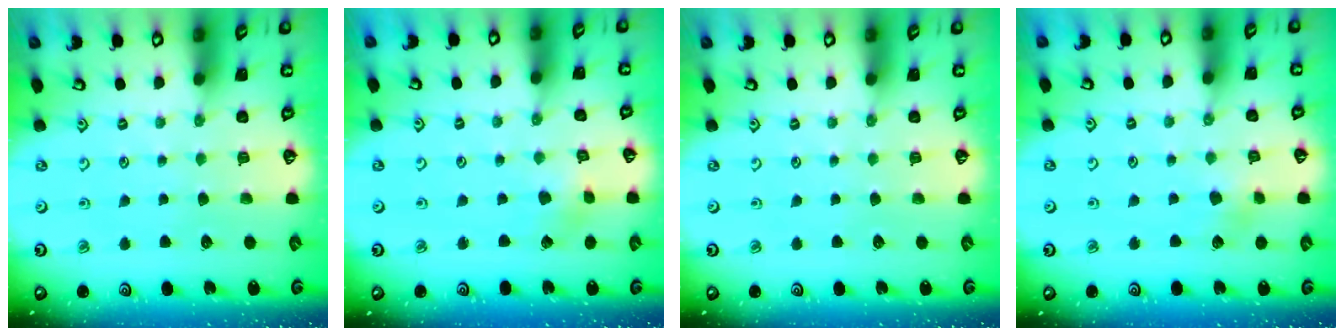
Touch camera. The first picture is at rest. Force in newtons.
{"total": 2.8, "press": 2.8, "slide": 0.3}
{"total": 0.0}
{"total": 3.8, "press": 3.8, "slide": 0.4}